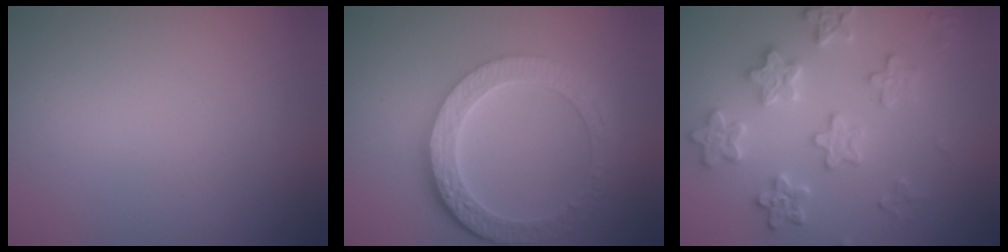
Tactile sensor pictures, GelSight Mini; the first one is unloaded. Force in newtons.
{"total": 6.4, "press": 4.7, "slide": 4.3}
{"total": 3.8, "press": 3.8, "slide": 0.3}